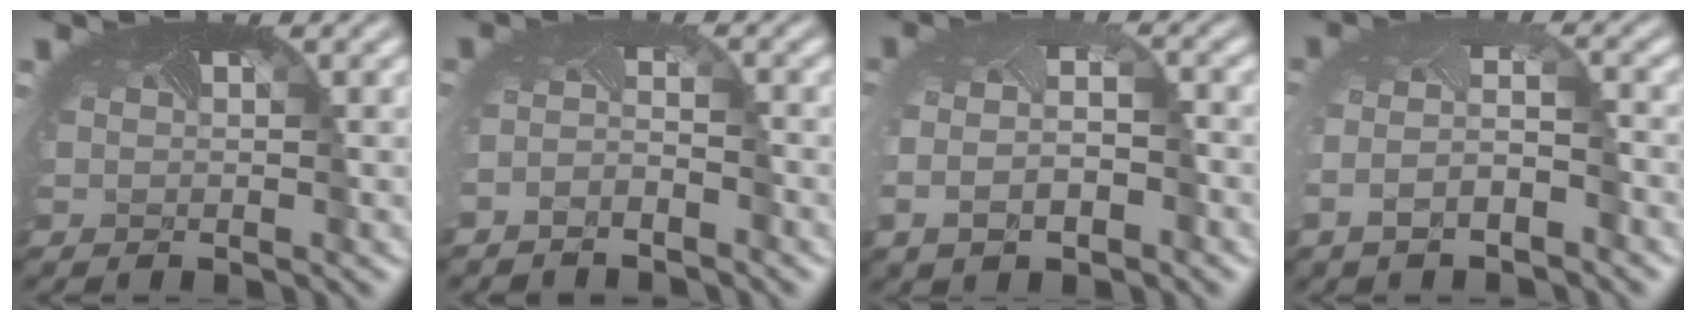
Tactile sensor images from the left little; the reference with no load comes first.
{"total": 2.0, "force": [-1.9, -0.1, 0.1], "torque": [-0.017, -0.009, -0.041]}
{"total": 4.6, "force": [-1.4, 2.3, 3.7], "torque": [-0.078, -0.013, -0.019]}
{"total": 3.7, "force": [-2.2, 1.2, 2.8], "torque": [-0.063, -0.009, -0.041]}